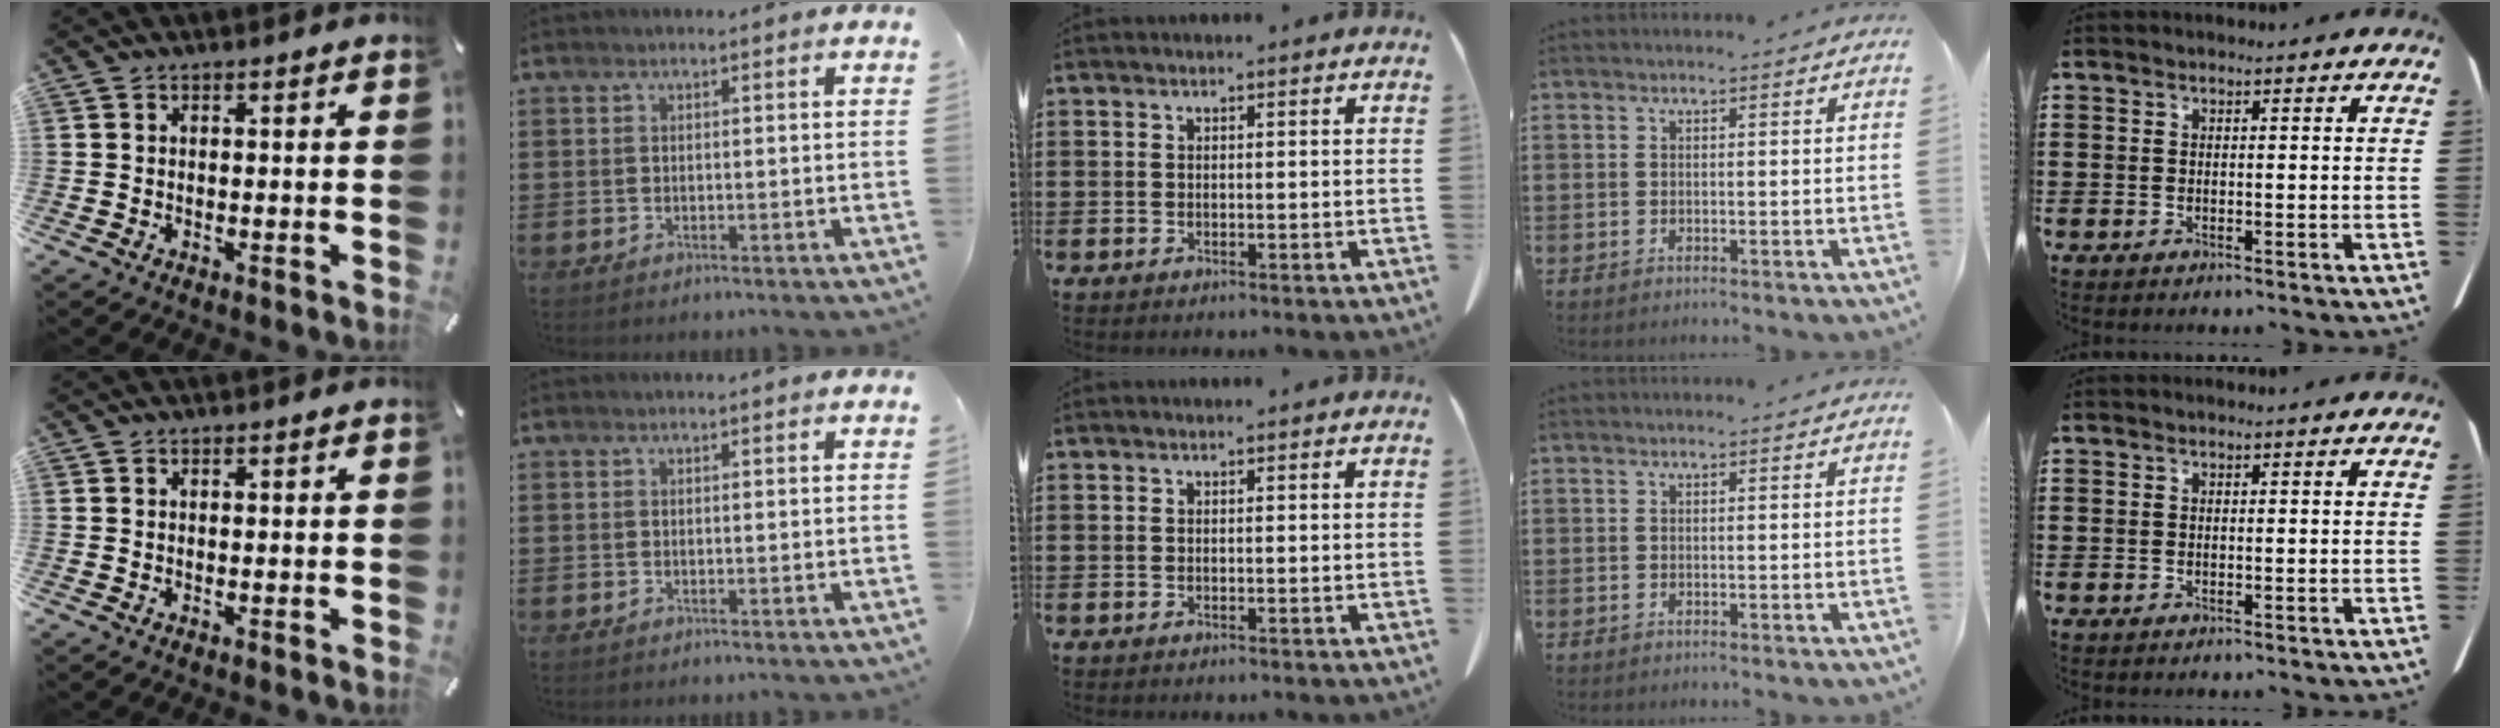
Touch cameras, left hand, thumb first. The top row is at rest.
{}